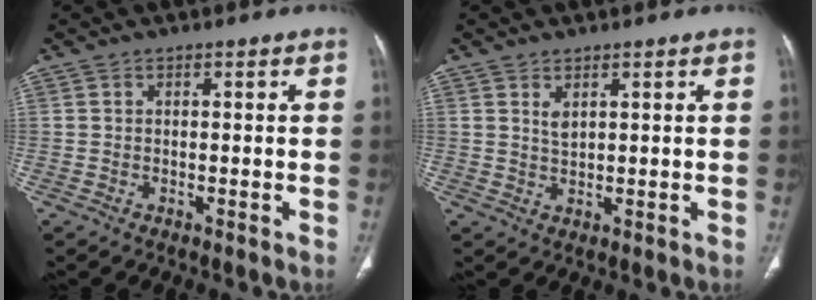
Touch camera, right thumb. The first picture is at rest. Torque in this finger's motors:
{"motor_torque": [0.35, 0.09, 0.68, -0.57, 0.00]}